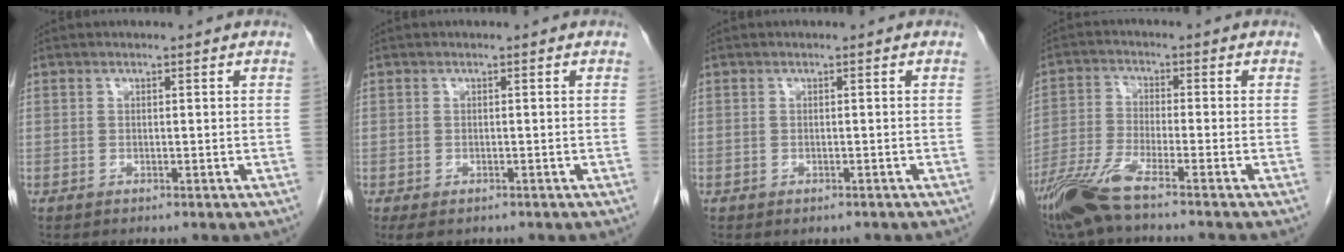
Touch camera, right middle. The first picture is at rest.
{"total": 3.0, "force": [-2.0, 1.6, 1.5], "torque": [-0.020, -0.005, -0.025]}
{"total": 0.7, "force": [-0.5, 0.3, 0.3], "torque": [-0.008, -0.002, -0.003]}
{"total": 8.3, "force": [-6.4, -0.4, 5.4], "torque": [-0.114, -0.030, -0.127]}